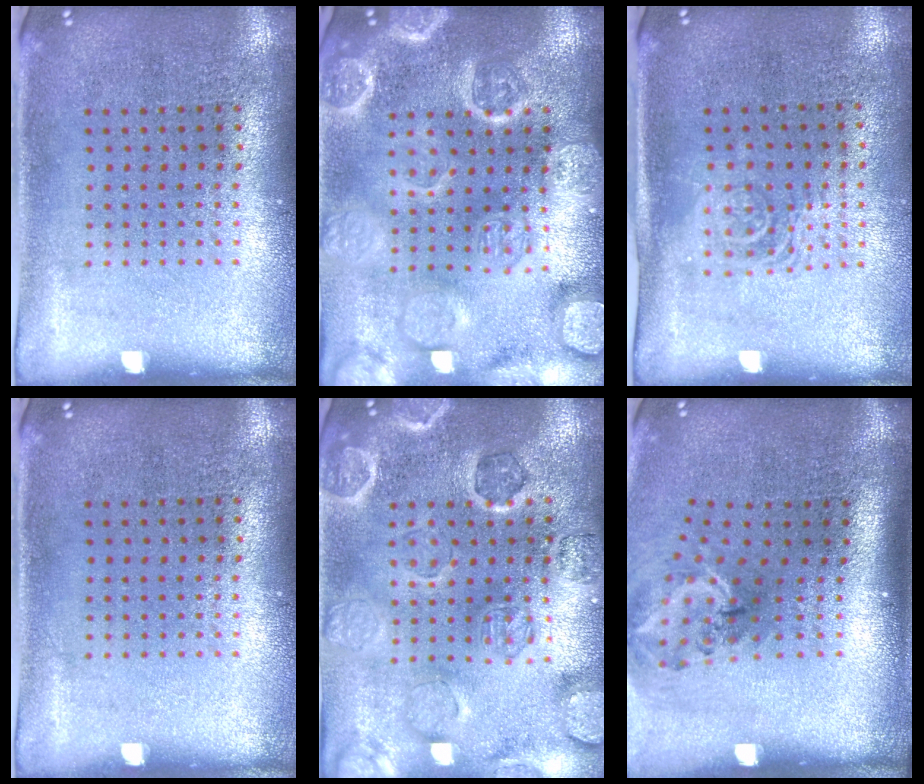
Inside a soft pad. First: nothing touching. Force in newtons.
{"total": 4.5, "press": 4.5, "slide": 0.6}
{"total": 1.5, "press": 1.2, "slide": 0.9}
{"total": 0.0}
{"total": 1.7, "press": 1.7, "slide": 0.2}
{"total": 1.8, "press": 1.2, "slide": 1.4}